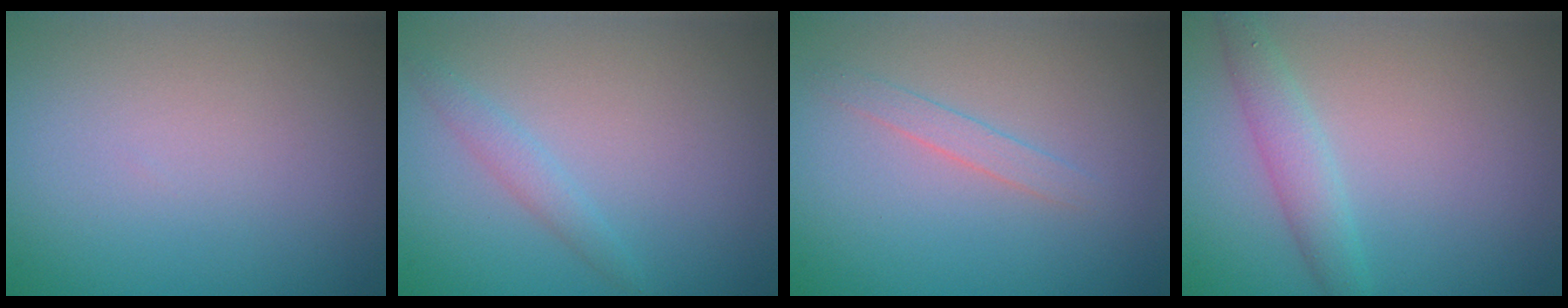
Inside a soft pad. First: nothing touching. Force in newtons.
{"total": 1.3, "press": 1.3, "slide": 0.0}
{"total": 1.2, "press": 1.2, "slide": 0.1}
{"total": 2.3, "press": 2.3, "slide": 0.0}